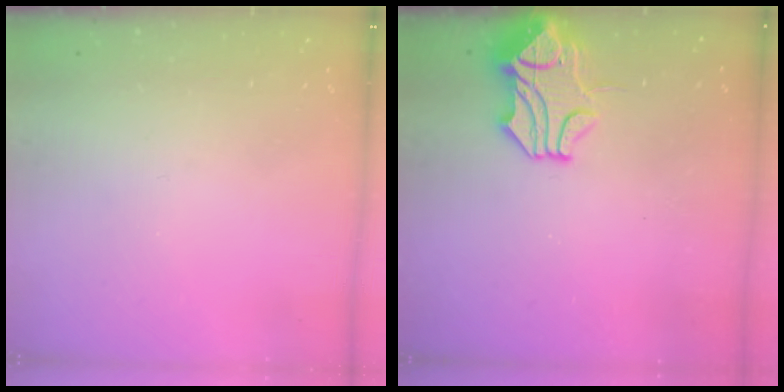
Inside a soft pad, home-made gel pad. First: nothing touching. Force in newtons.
{"total": 2.2, "press": 1.6, "slide": 1.6}